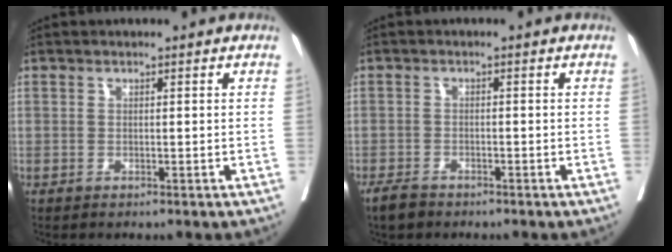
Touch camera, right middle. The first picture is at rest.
{"total": 2.8, "force": [-2.3, 1.1, 1.1], "torque": [-0.023, -0.003, -0.038]}